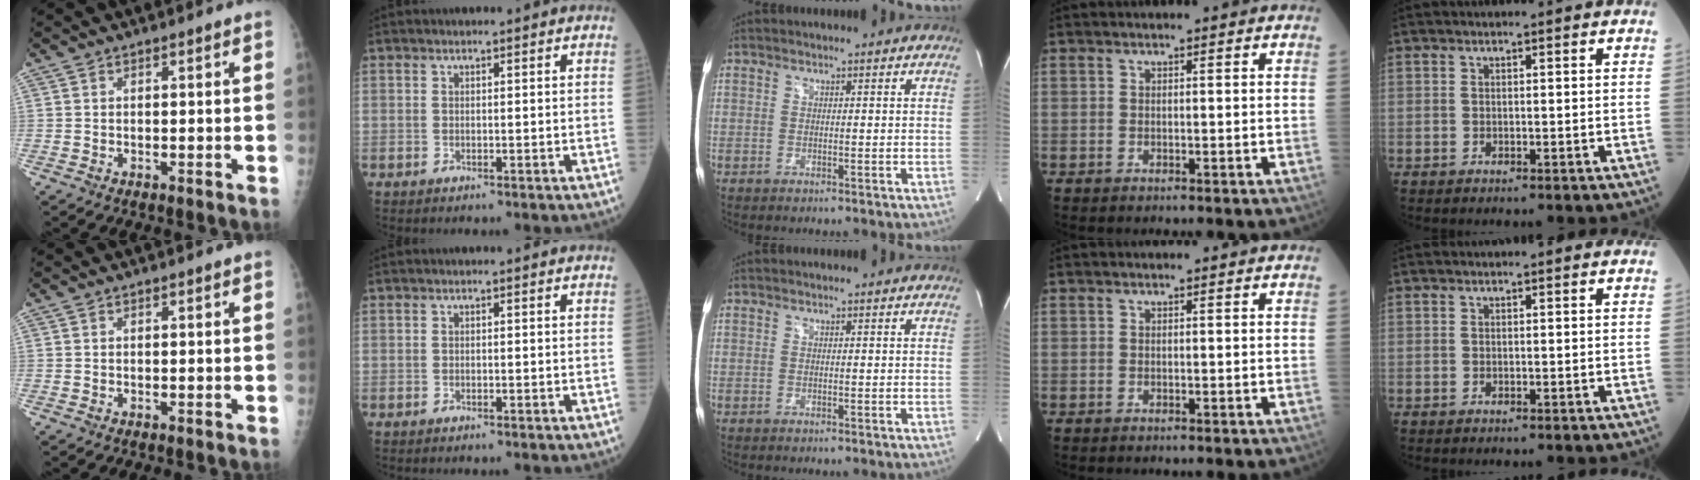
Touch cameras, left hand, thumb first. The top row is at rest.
{}